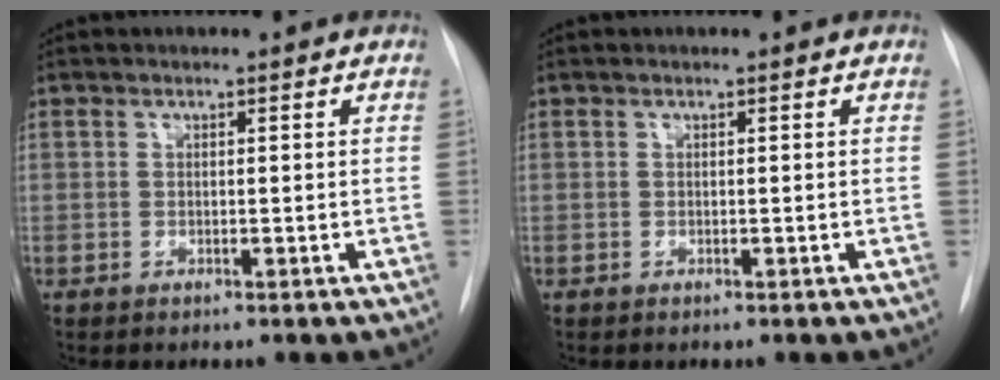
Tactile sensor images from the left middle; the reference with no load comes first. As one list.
[{"total": 0.0}]